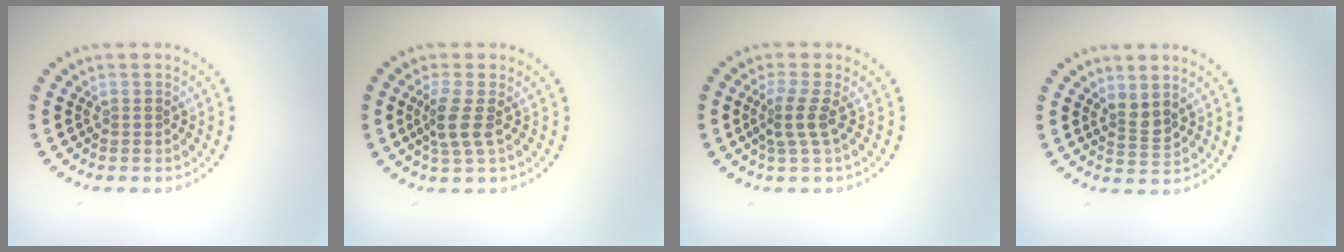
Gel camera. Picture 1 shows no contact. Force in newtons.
{"total": 2.5, "press": 1.9, "slide": 1.6}
{"total": 2.3, "press": 1.6, "slide": 1.7}
{"total": 1.8, "press": 1.4, "slide": 1.1}